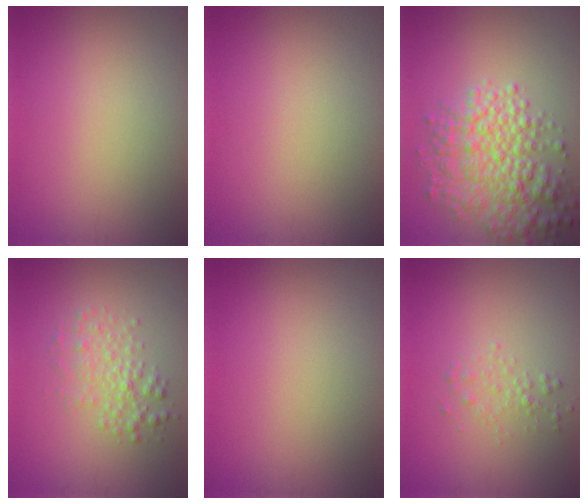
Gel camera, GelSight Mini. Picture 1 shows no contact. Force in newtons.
{"total": 0.0}
{"total": 6.8, "press": 6.8, "slide": 0.2}
{"total": 2.6, "press": 2.6, "slide": 0.1}
{"total": 0.0}
{"total": 1.3, "press": 1.3, "slide": 0.0}